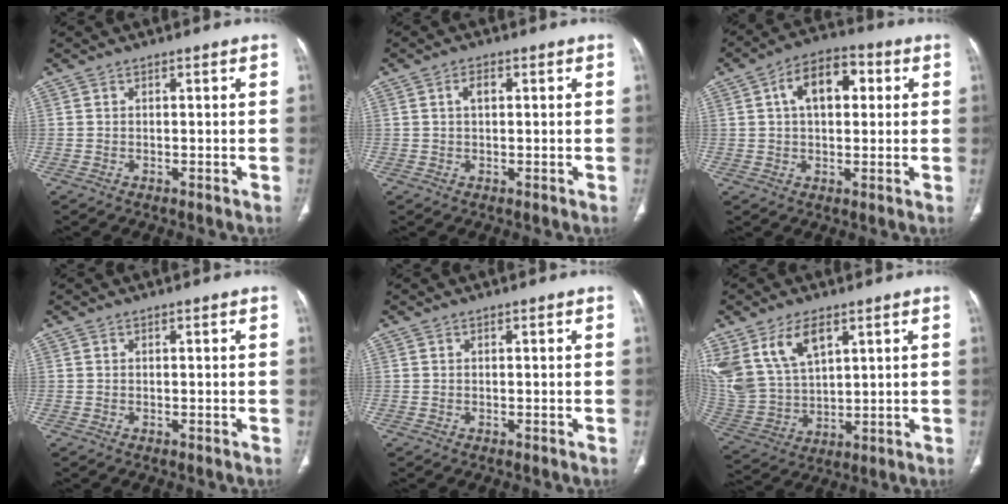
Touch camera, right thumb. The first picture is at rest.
{"total": 2.3, "force": [0.6, 1.3, 1.8], "torque": [-0.034, 0.007, 0.012]}
{"total": 10.5, "force": [2.7, 6.2, 8.1], "torque": [-0.114, 0.019, 0.037]}
{"total": 0.0}
{"total": 0.0}
{"total": 14.4, "force": [7.5, 8.0, 9.3], "torque": [-0.183, -0.023, 0.167]}